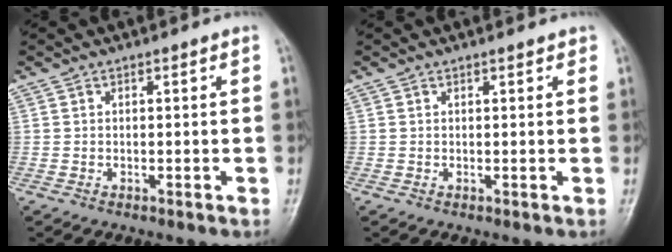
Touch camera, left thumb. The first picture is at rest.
{"total": 1.1, "force": [0.8, 0.5, 0.4], "torque": [-0.001, -0.003, 0.008]}